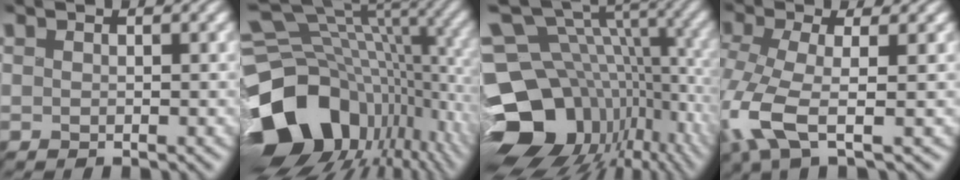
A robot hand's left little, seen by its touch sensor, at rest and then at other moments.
{"total": 17.7, "force": [-4.8, 12.6, 11.5], "torque": [-0.220, -0.004, -0.057]}
{"total": 18.1, "force": [-5.0, 12.9, 11.7], "torque": [-0.221, 0.022, -0.033]}
{"total": 5.4, "force": [-2.7, 1.1, 4.5], "torque": [-0.119, -0.008, -0.056]}